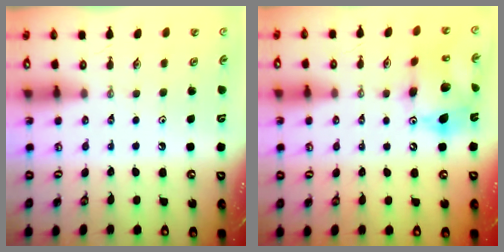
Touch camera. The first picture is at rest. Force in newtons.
{"total": 14.2, "press": 14.1, "slide": 1.5}